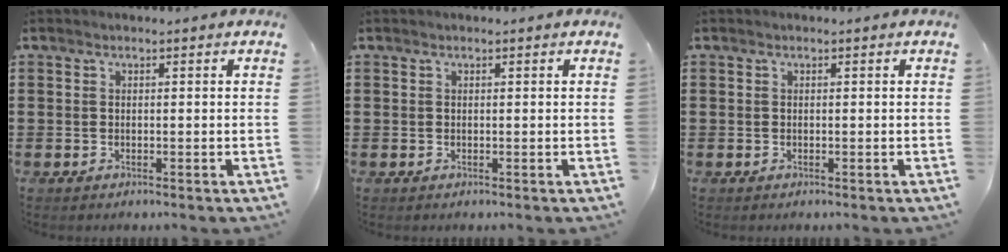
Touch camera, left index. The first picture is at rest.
{"total": 0.0}
{"total": 0.0}